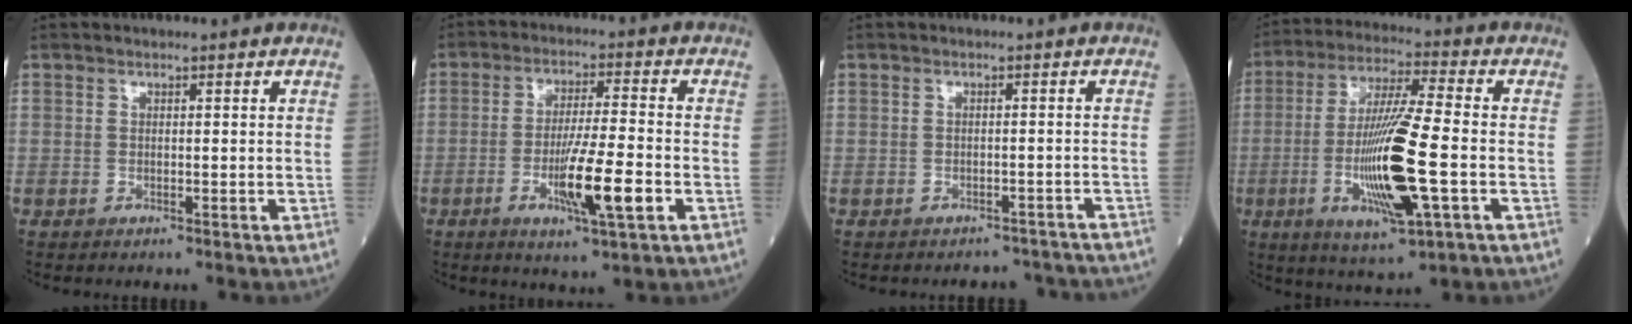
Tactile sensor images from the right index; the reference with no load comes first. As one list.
[{"total": 10.0, "force": [-3.2, 0.4, 9.5], "torque": [-0.168, -0.014, -0.057]}, {"total": 6.0, "force": [-5.6, 2.1, 0.2], "torque": [0.007, 0.010, -0.055]}, {"total": 15.3, "force": [-3.5, 1.2, 14.9], "torque": [-0.290, -0.015, -0.062]}]